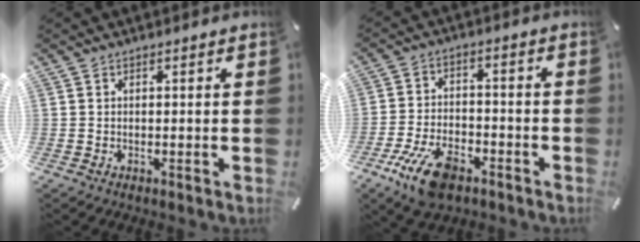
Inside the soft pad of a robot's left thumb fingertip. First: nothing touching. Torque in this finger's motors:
{"motor_torque": [-0.56, 1.42, 1.03, 0.81, 0.11]}